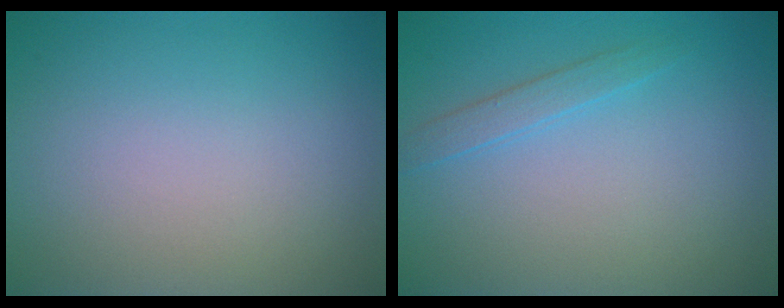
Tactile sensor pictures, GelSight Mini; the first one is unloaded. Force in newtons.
{"total": 1.4, "press": 1.4, "slide": 0.0}